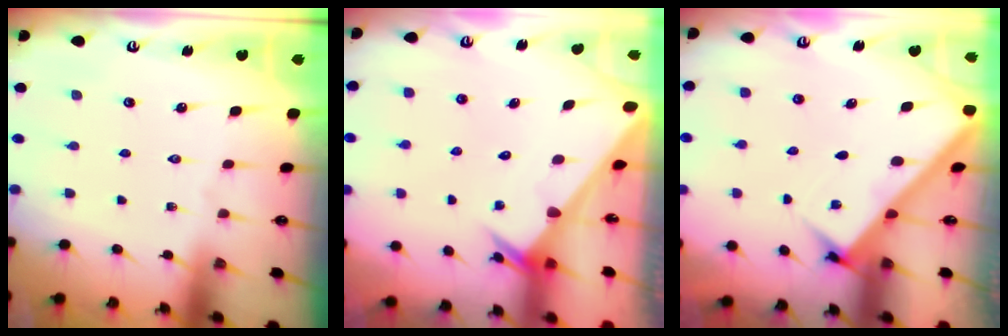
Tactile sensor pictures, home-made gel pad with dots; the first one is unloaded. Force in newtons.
{"total": 2.3, "press": 2.3, "slide": 0.1}
{"total": 3.8, "press": 3.7, "slide": 0.5}